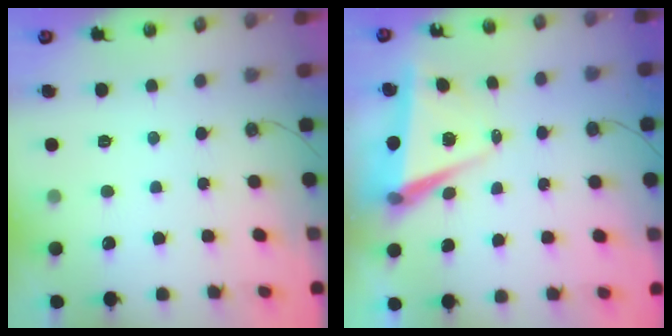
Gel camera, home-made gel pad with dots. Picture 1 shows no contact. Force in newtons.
{"total": 6.6, "press": 4.9, "slide": 4.3}